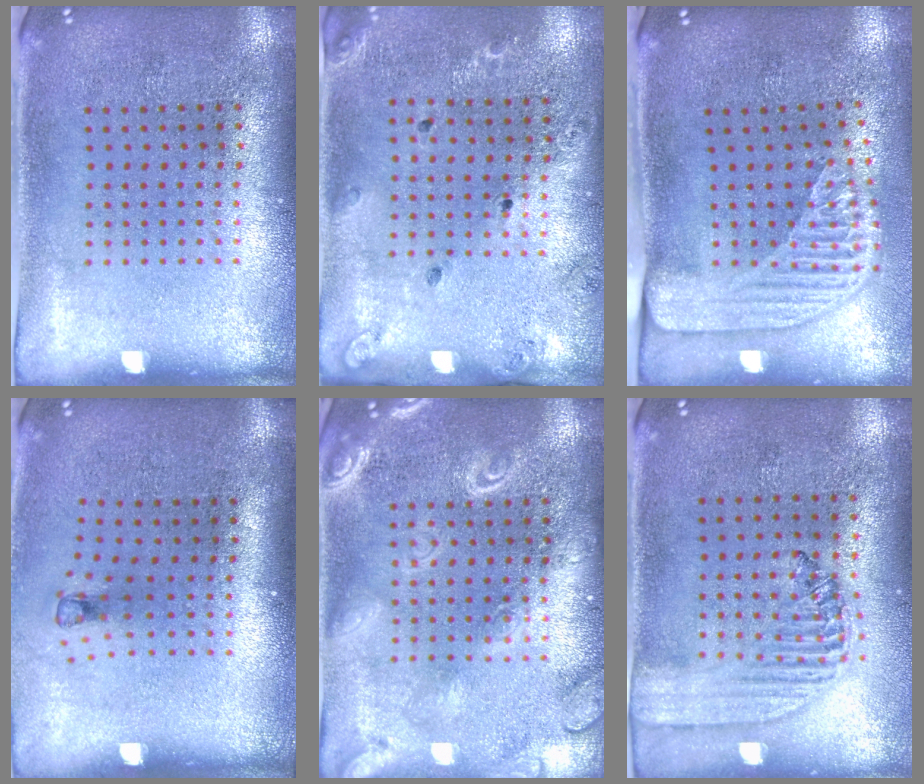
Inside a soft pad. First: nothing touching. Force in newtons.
{"total": 1.3, "press": 1.2, "slide": 0.4}
{"total": 2.3, "press": 1.8, "slide": 1.5}
{"total": 0.8, "press": 0.4, "slide": 0.7}
{"total": 2.5, "press": 2.5, "slide": 0.2}
{"total": 1.5, "press": 1.4, "slide": 0.5}